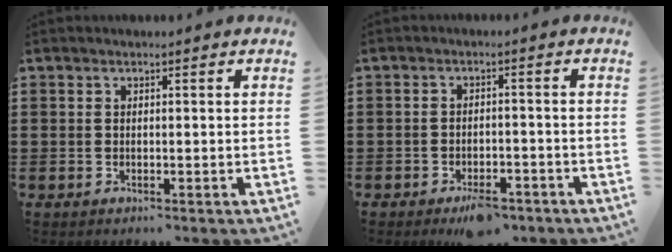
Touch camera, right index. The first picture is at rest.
{"total": 3.4, "force": [-2.9, 1.0, 1.4], "torque": [-0.023, 0.006, -0.057]}